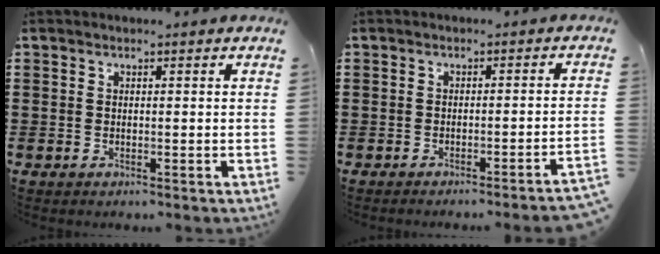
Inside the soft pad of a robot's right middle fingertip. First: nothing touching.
{"total": 1.9, "force": [-1.6, -0.7, 0.8], "torque": [-0.015, -0.002, -0.031]}